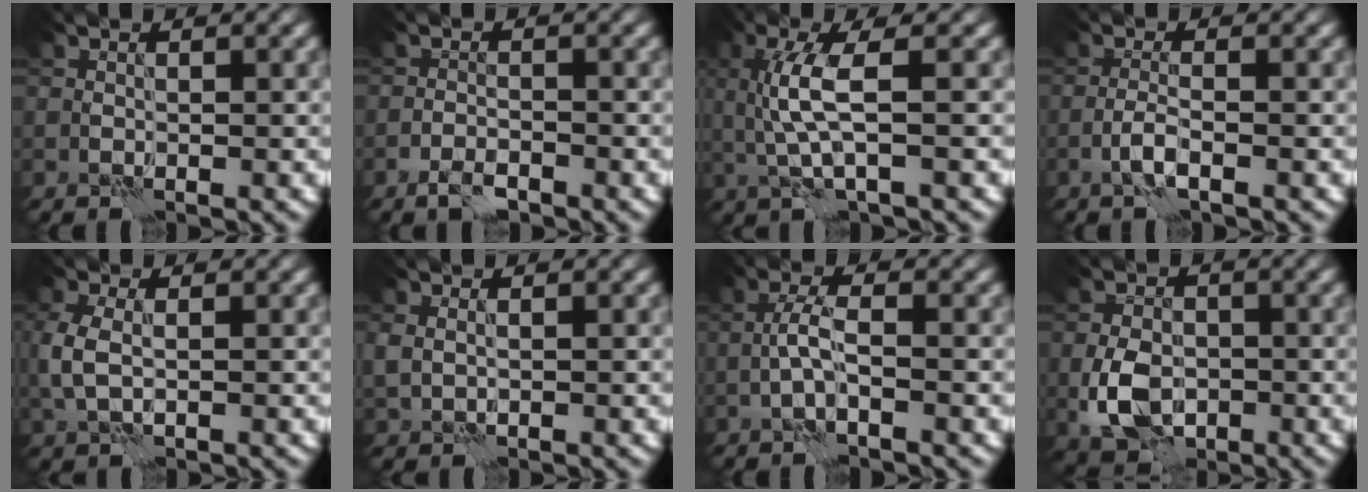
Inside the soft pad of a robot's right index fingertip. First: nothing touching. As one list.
[{"total": 2.2, "force": [-1.6, 0.8, 1.3], "torque": [-0.023, 0.002, -0.034]}, {"total": 4.7, "force": [0.5, 1.1, 4.5], "torque": [-0.110, -0.001, 0.012]}, {"total": 1.9, "force": [-1.0, 0.3, 1.6], "torque": [-0.034, 0.006, -0.024]}, {"total": 3.1, "force": [0.2, 1.9, 2.5], "torque": [-0.068, 0.002, 0.003]}, {"total": 1.5, "force": [0.1, 1.1, 0.9], "torque": [-0.024, -0.003, 0.009]}, {"total": 2.1, "force": [-0.8, 0.3, 2.0], "torque": [-0.040, 0.011, -0.021]}, {"total": 5.8, "force": [-1.4, 4.1, 3.9], "torque": [-0.082, -0.008, -0.028]}]